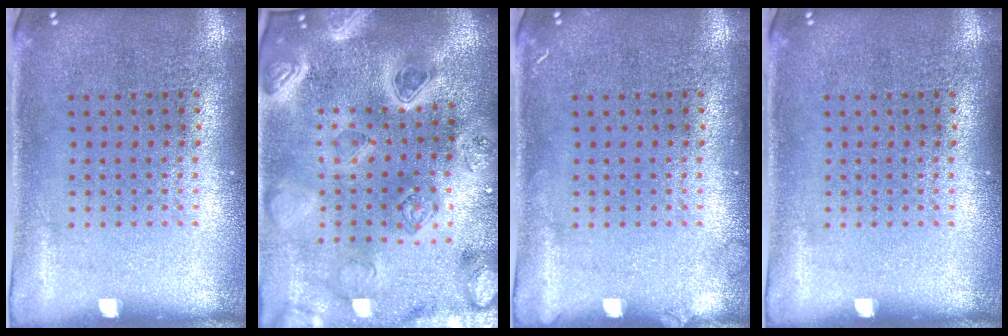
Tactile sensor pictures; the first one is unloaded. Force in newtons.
{"total": 5.0, "press": 4.3, "slide": 2.7}
{"total": 0.8, "press": 0.7, "slide": 0.2}
{"total": 0.0}